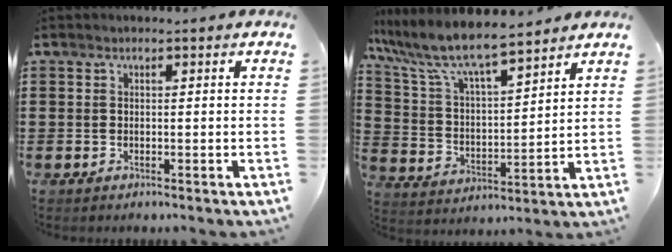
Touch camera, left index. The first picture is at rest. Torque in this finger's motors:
{"motor_torque": [1.33, -0.81, 0.91, 0.21]}